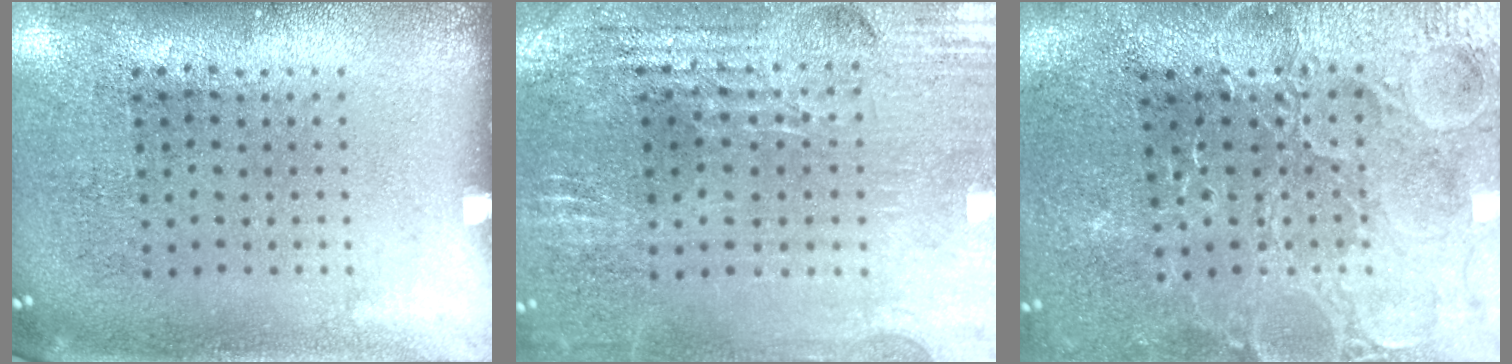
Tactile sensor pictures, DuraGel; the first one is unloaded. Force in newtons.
{"total": 2.9, "press": 2.8, "slide": 0.5}
{"total": 3.7, "press": 3.6, "slide": 0.9}